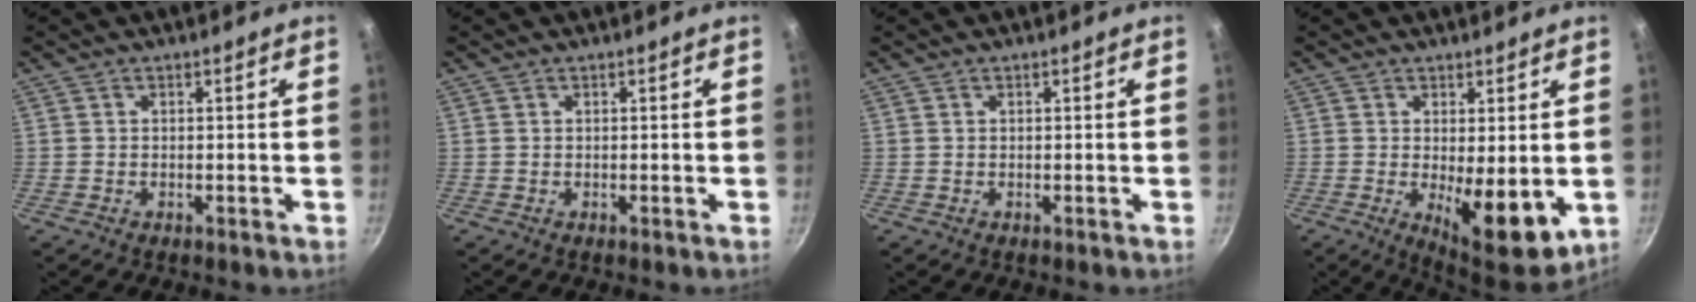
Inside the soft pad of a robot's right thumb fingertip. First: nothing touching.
{"total": 0.0}
{"total": 0.0}
{"total": 10.3, "force": [-1.1, 3.8, 9.5], "torque": [-0.113, -0.018, -0.001]}